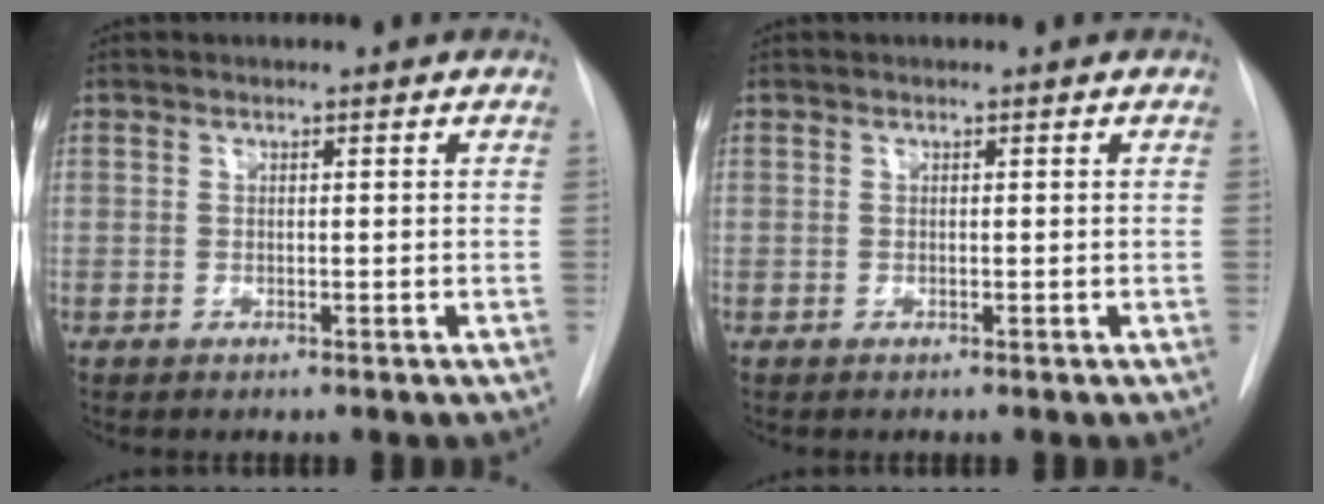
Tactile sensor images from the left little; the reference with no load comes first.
{"total": 0.0}